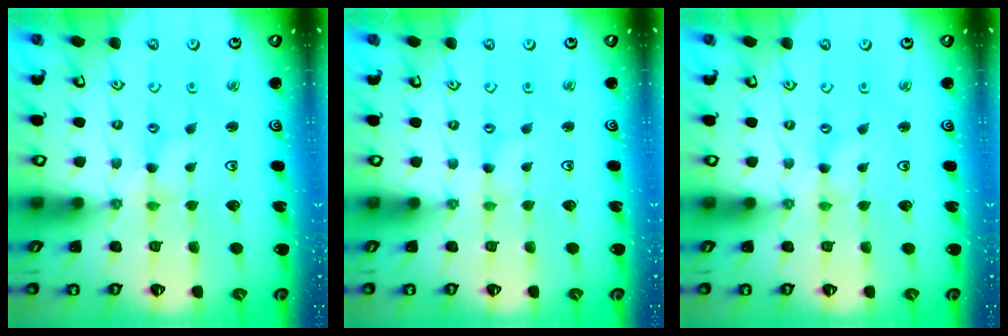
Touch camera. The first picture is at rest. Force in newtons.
{"total": 0.0}
{"total": 0.0}